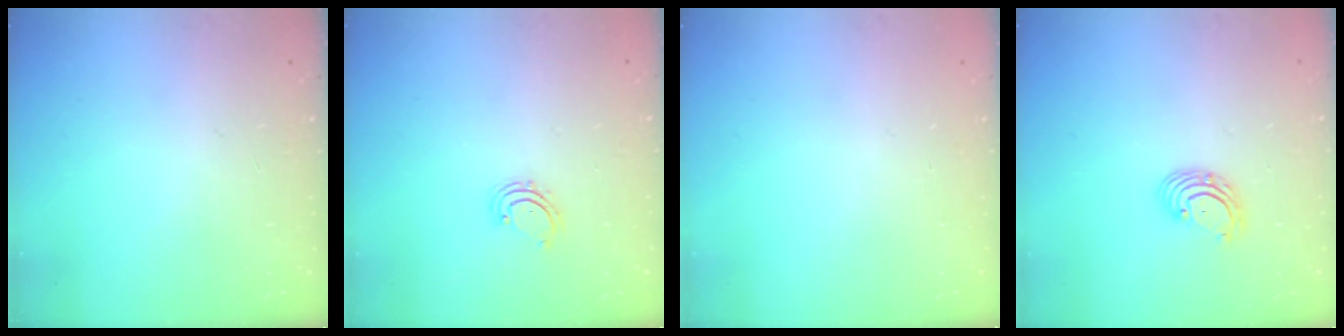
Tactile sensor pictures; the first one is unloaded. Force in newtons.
{"total": 2.7, "press": 2.6, "slide": 0.5}
{"total": 0.0}
{"total": 2.8, "press": 2.8, "slide": 0.2}